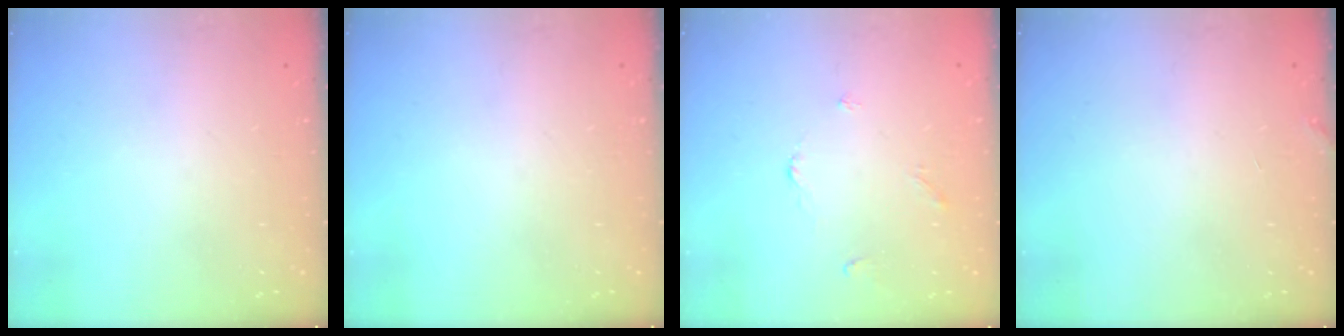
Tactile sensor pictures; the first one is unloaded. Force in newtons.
{"total": 0.0}
{"total": 2.9, "press": 2.9, "slide": 0.5}
{"total": 2.3, "press": 2.3, "slide": 0.1}